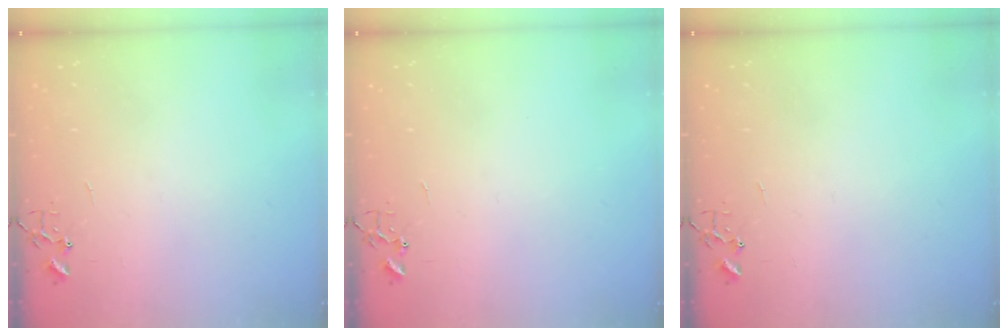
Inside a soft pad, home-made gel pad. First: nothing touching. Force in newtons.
{"total": 0.0}
{"total": 0.0}